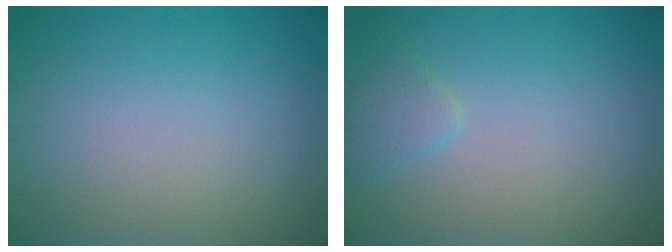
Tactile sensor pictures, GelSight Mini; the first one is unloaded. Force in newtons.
{"total": 1.5, "press": 1.5, "slide": 0.2}